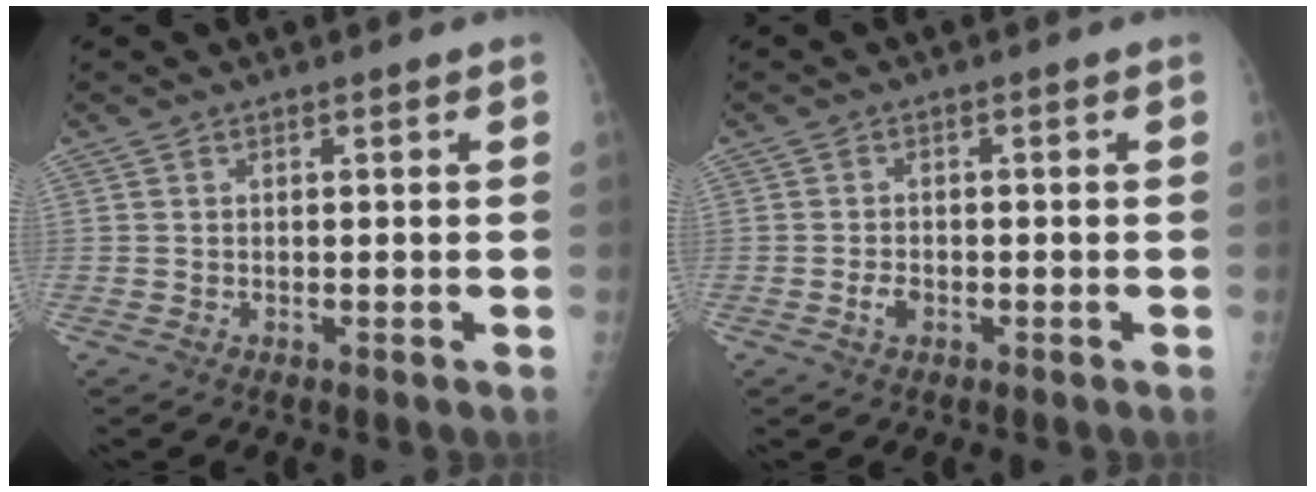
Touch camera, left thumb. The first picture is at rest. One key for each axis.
{"total": 2.0, "fx": -0.8, "fy": 1.3, "fz": 1.3, "tx": -0.022, "ty": 0.005, "tz": -0.015}